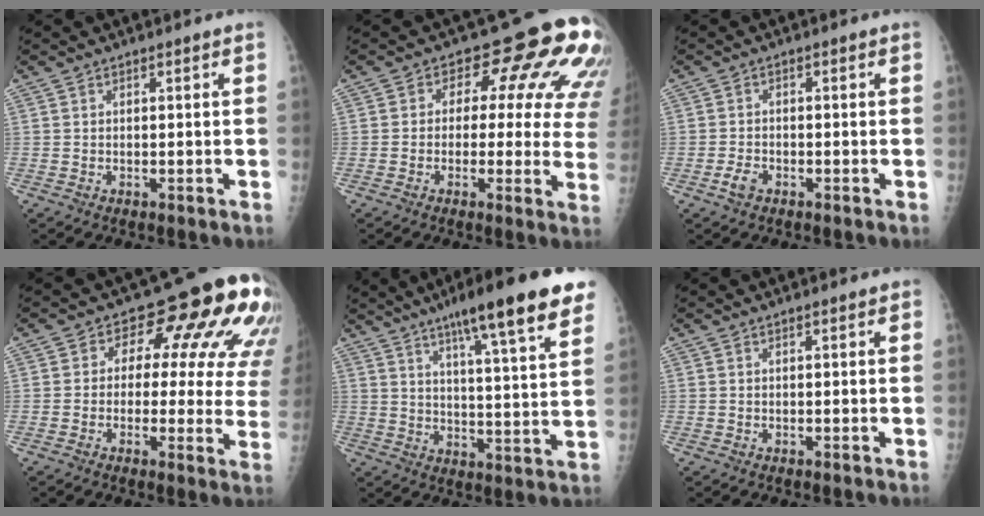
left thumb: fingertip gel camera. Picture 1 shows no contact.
{"total": 16.3, "force": [5.7, 8.8, 12.5], "torque": [-0.098, -0.009, 0.044]}
{"total": 2.6, "force": [-1.4, 1.6, 1.4], "torque": [-0.025, 0.005, -0.027]}
{"total": 17.6, "force": [6.7, 9.6, 13.1], "torque": [-0.107, -0.012, 0.057]}
{"total": 20.2, "force": [13.1, 2.8, 15.0], "torque": [-0.203, -0.041, 0.185]}
{"total": 0.9, "force": [0.6, 0.4, 0.5], "torque": [-0.008, -0.001, 0.005]}